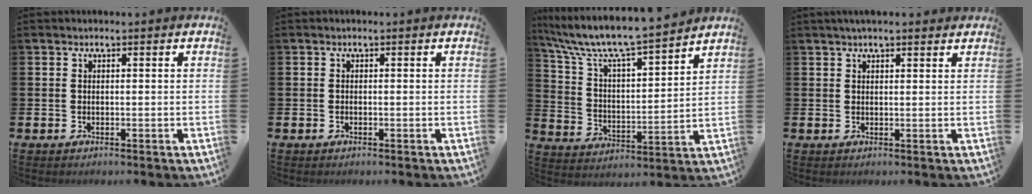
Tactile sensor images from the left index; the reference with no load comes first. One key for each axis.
{"total": 0.0}
{"total": 9.1, "fx": 8.3, "fy": 0.9, "fz": 3.5, "tx": -0.107, "ty": -0.058, "tz": 0.140}
{"total": 2.2, "fx": 2.1, "fy": 0.3, "fz": 0.8, "tx": -0.008, "ty": -0.006, "tz": 0.035}